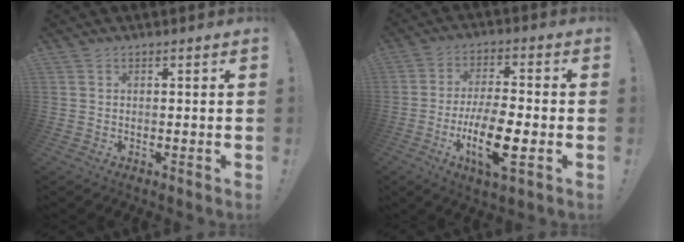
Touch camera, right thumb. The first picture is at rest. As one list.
[{"total": 14.3, "force": [-4.6, 4.7, 12.7], "torque": [-0.241, 0.002, -0.080]}]